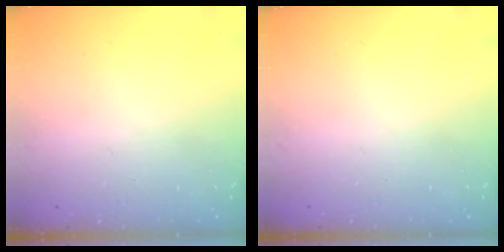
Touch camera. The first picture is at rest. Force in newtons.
{"total": 0.0}